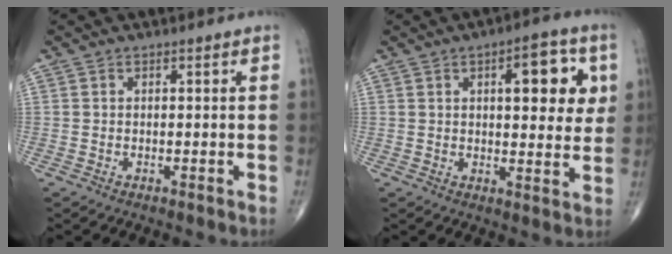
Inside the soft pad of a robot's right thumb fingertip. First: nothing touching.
{"total": 13.9, "force": [4.5, 5.5, 12.0], "torque": [-0.124, -0.012, 0.057]}